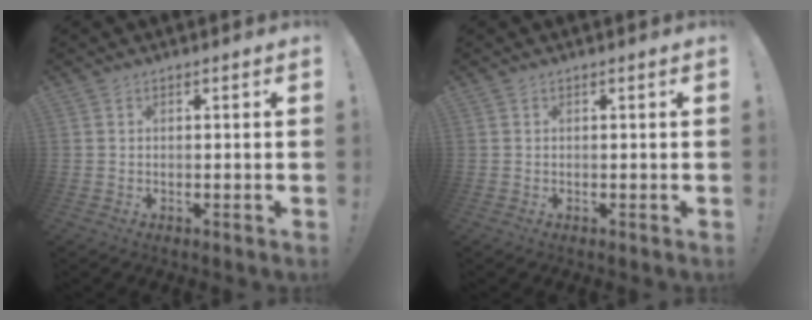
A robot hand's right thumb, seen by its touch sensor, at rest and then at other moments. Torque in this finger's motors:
{"motor_torque": [-0.04, 0.04, 0.00, 0.00, 0.02]}